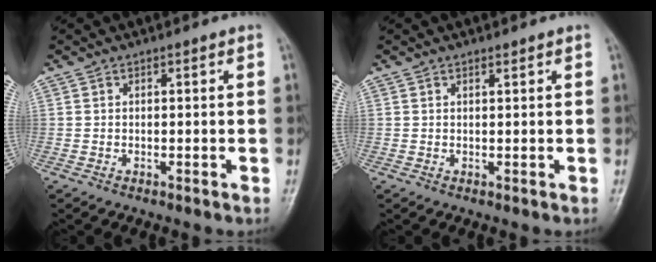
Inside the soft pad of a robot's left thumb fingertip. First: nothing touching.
{"total": 0.6, "force": [0.5, 0.1, 0.3], "torque": [-0.007, -0.004, 0.009]}